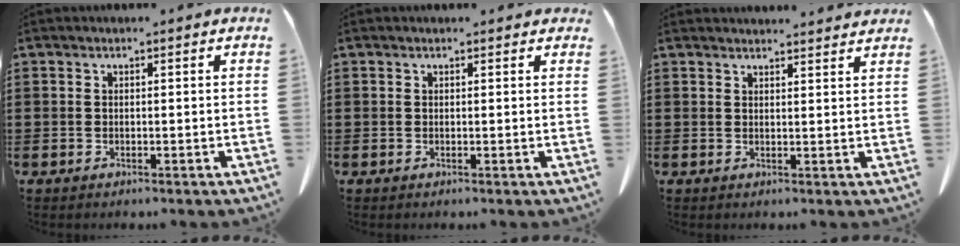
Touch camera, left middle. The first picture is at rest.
{"total": 0.6, "force": [0.4, 0.2, 0.4], "torque": [-0.008, 0.003, 0.007]}
{"total": 2.4, "force": [2.4, 0.0, 0.1], "torque": [0.000, -0.009, 0.045]}